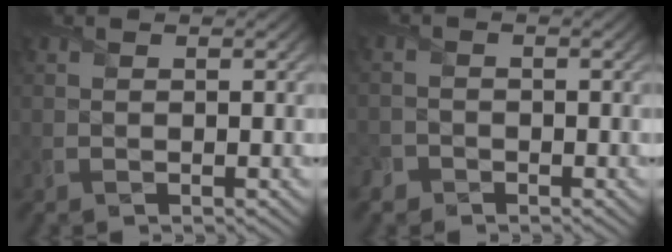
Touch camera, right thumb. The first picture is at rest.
{"total": 1.9, "force": [-1.4, 1.3, 0.2], "torque": [0.002, -0.001, -0.035]}